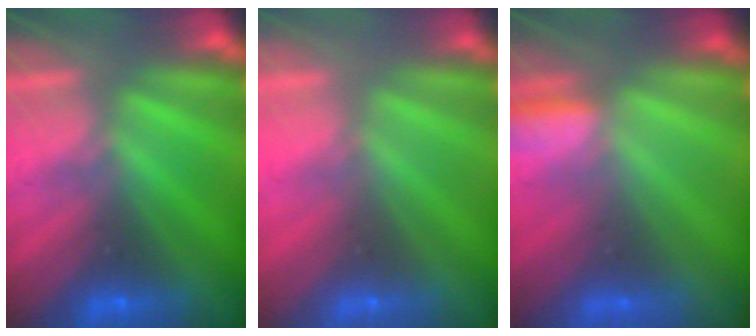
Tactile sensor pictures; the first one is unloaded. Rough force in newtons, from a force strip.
{"total": 2.9}
{"total": 2.9}